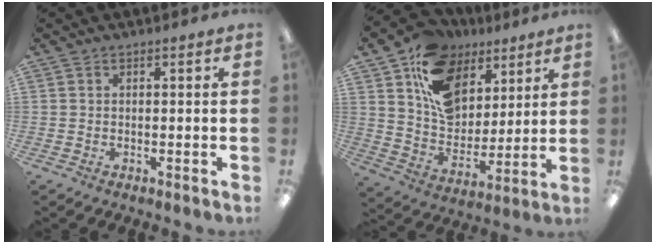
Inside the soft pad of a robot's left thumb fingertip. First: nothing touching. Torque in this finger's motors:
{"motor_torque": [0.04, 0.39, 1.16, -1.56, -0.04]}